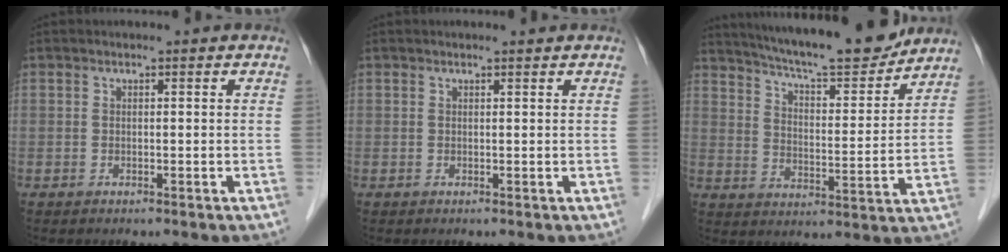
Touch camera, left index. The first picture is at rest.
{"total": 0.8, "force": [0.7, -0.1, 0.2], "torque": [-0.010, 0.001, 0.012]}
{"total": 17.0, "force": [15.4, 1.6, 7.0], "torque": [-0.115, -0.008, 0.229]}